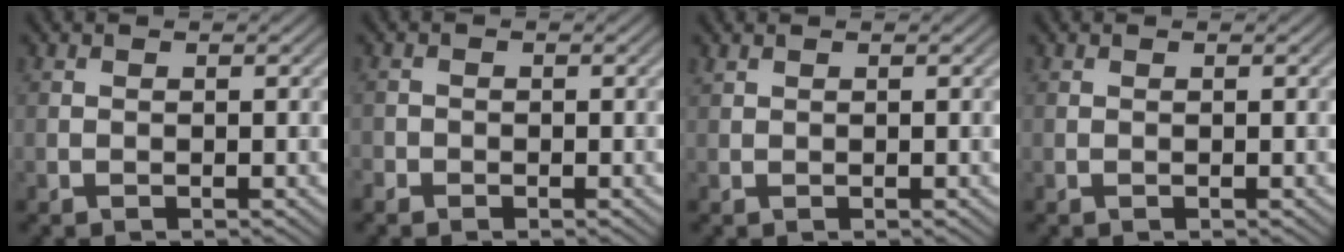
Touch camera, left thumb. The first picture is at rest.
{"total": 1.2, "force": [-0.8, 0.9, 0.1], "torque": [0.000, -0.002, -0.019]}
{"total": 0.6, "force": [0.5, 0.1, 0.1], "torque": [-0.005, 0.004, 0.013]}
{"total": 0.0}